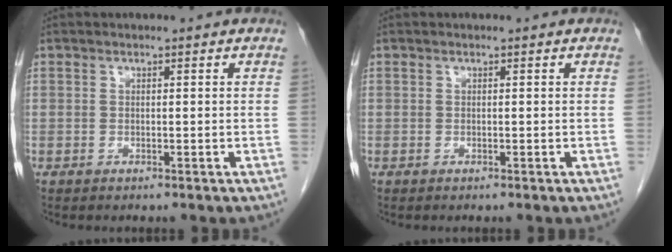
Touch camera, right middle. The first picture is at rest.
{"total": 0.0}